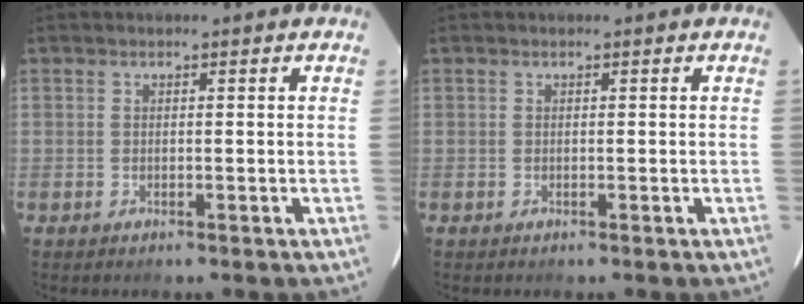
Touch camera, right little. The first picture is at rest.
{"total": 0.0}